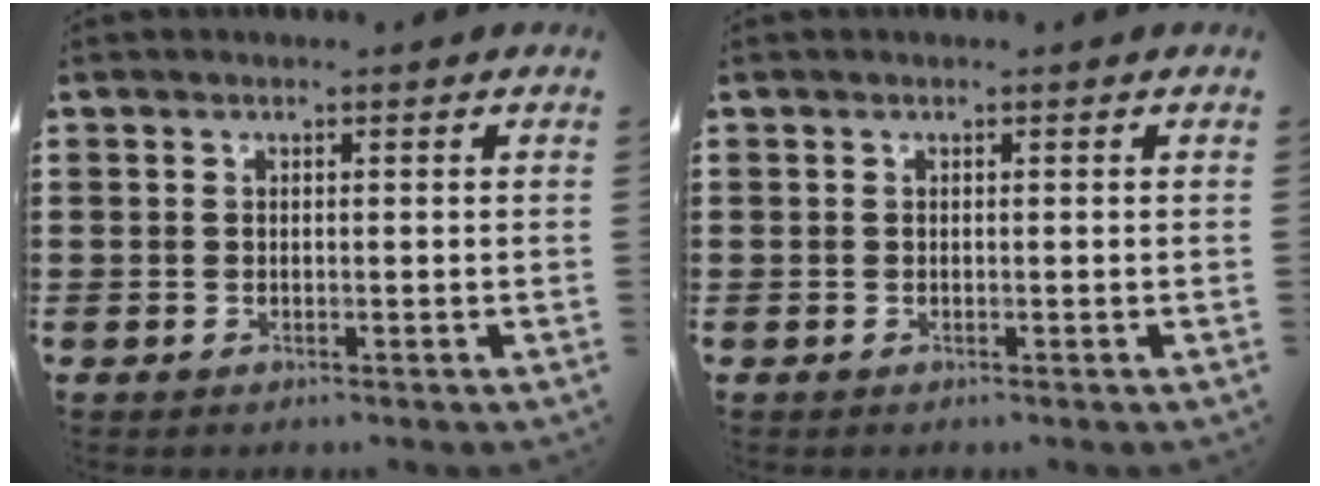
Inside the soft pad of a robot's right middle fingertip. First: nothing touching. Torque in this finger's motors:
{"motor_torque": [0.00, 0.00, 0.09, -0.01]}